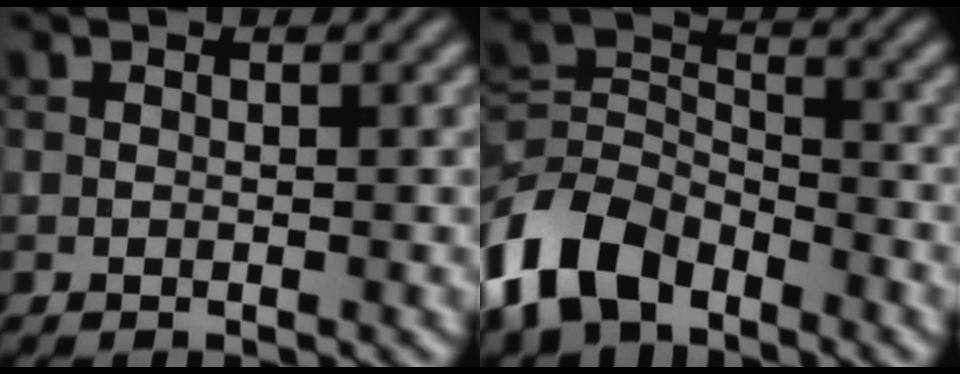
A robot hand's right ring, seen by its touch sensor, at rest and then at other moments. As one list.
[{"total": 7.8, "force": [-5.0, 4.6, 4.0], "torque": [-0.087, -0.004, -0.111]}]